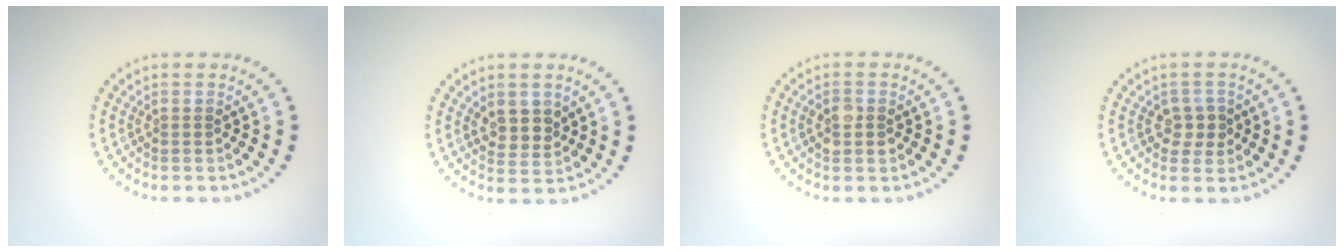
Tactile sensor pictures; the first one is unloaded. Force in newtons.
{"total": 2.5, "press": 2.3, "slide": 1.1}
{"total": 2.3, "press": 2.3, "slide": 0.2}
{"total": 2.2, "press": 2.1, "slide": 0.8}